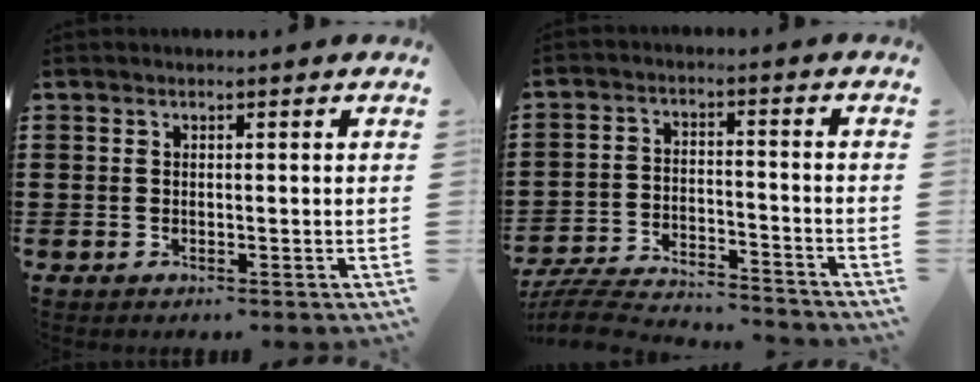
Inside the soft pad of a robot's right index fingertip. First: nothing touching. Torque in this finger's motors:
{"motor_torque": [-1.08, 1.06, -1.05, -0.21]}